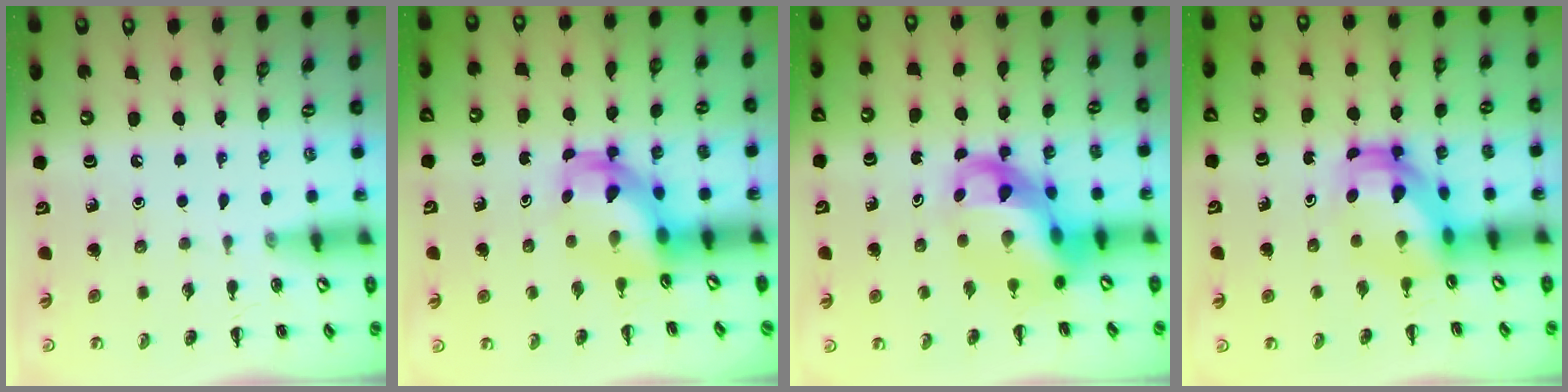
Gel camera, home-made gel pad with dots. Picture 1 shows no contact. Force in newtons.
{"total": 5.5, "press": 5.4, "slide": 1.1}
{"total": 10.4, "press": 10.1, "slide": 2.6}
{"total": 5.5, "press": 5.3, "slide": 1.6}